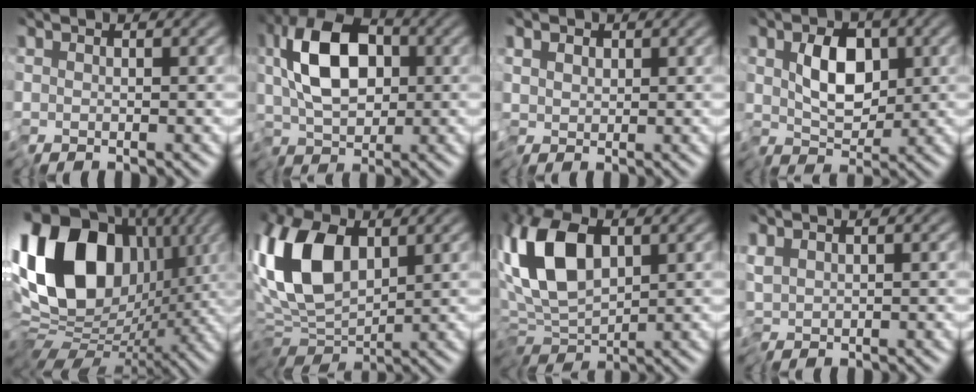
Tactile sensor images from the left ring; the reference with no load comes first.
{"total": 8.0, "force": [0.3, 4.6, 6.6], "torque": [-0.117, 0.011, -0.010]}
{"total": 1.4, "force": [-0.1, 1.2, 0.8], "torque": [-0.011, 0.003, -0.007]}
{"total": 4.4, "force": [-0.1, 2.5, 3.6], "torque": [-0.050, -0.005, -0.003]}
{"total": 16.8, "force": [3.2, 11.4, 11.9], "torque": [-0.215, 0.034, 0.036]}
{"total": 10.3, "force": [1.4, 5.9, 8.3], "torque": [-0.189, 0.004, 0.013]}
{"total": 9.2, "force": [1.0, 4.7, 7.8], "torque": [-0.161, 0.007, 0.004]}
{"total": 1.4, "force": [0.5, 0.5, 1.2], "torque": [-0.027, 0.003, 0.008]}